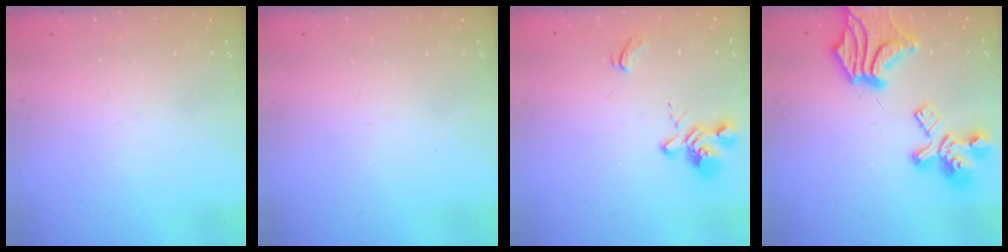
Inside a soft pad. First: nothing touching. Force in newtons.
{"total": 0.0}
{"total": 2.6, "press": 2.3, "slide": 1.3}
{"total": 15.6, "press": 15.0, "slide": 4.4}